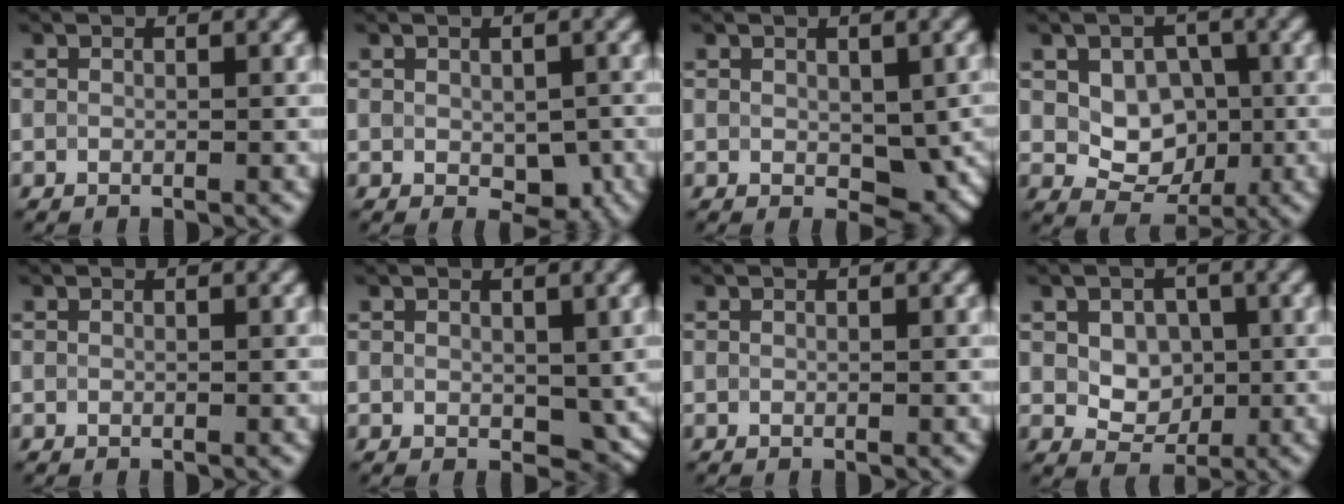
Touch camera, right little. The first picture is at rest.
{"total": 3.7, "force": [-0.7, 2.2, 3.0], "torque": [-0.040, -0.012, -0.003]}
{"total": 4.8, "force": [-0.4, 3.0, 3.7], "torque": [-0.056, -0.014, 0.004]}
{"total": 4.8, "force": [0.2, 3.6, 3.1], "torque": [-0.044, -0.006, 0.007]}
{"total": 0.0}
{"total": 3.9, "force": [0.3, 2.6, 2.8], "torque": [-0.044, -0.011, 0.015]}
{"total": 0.0}
{"total": 3.3, "force": [0.3, 2.6, 2.1], "torque": [-0.035, -0.005, 0.007]}